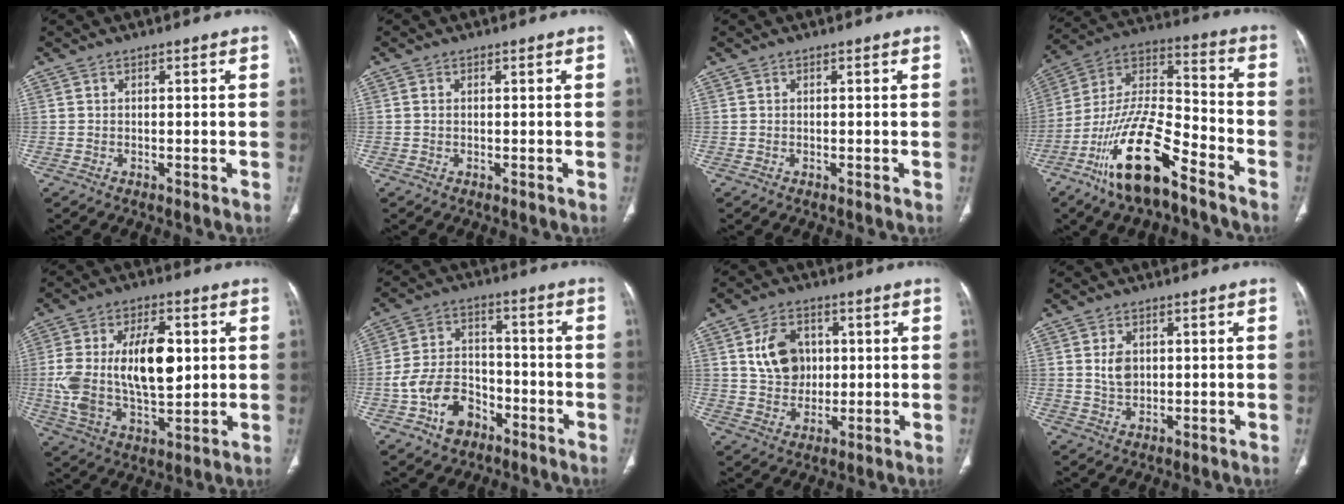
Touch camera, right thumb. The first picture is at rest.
{"total": 0.5, "force": [0.0, 0.3, 0.4], "torque": [-0.011, -0.001, 0.000]}
{"total": 0.0}
{"total": 19.2, "force": [-11.7, 6.1, 13.9], "torque": [-0.261, 0.072, -0.220]}
{"total": 18.1, "force": [1.9, 9.2, 15.5], "torque": [-0.271, -0.002, 0.041]}
{"total": 10.7, "force": [-5.1, 7.4, 5.8], "torque": [-0.091, 0.040, -0.088]}
{"total": 9.7, "force": [2.2, 7.6, 5.6], "torque": [-0.065, -0.007, 0.043]}
{"total": 3.8, "force": [0.9, 2.6, 2.6], "torque": [-0.039, -0.008, 0.021]}